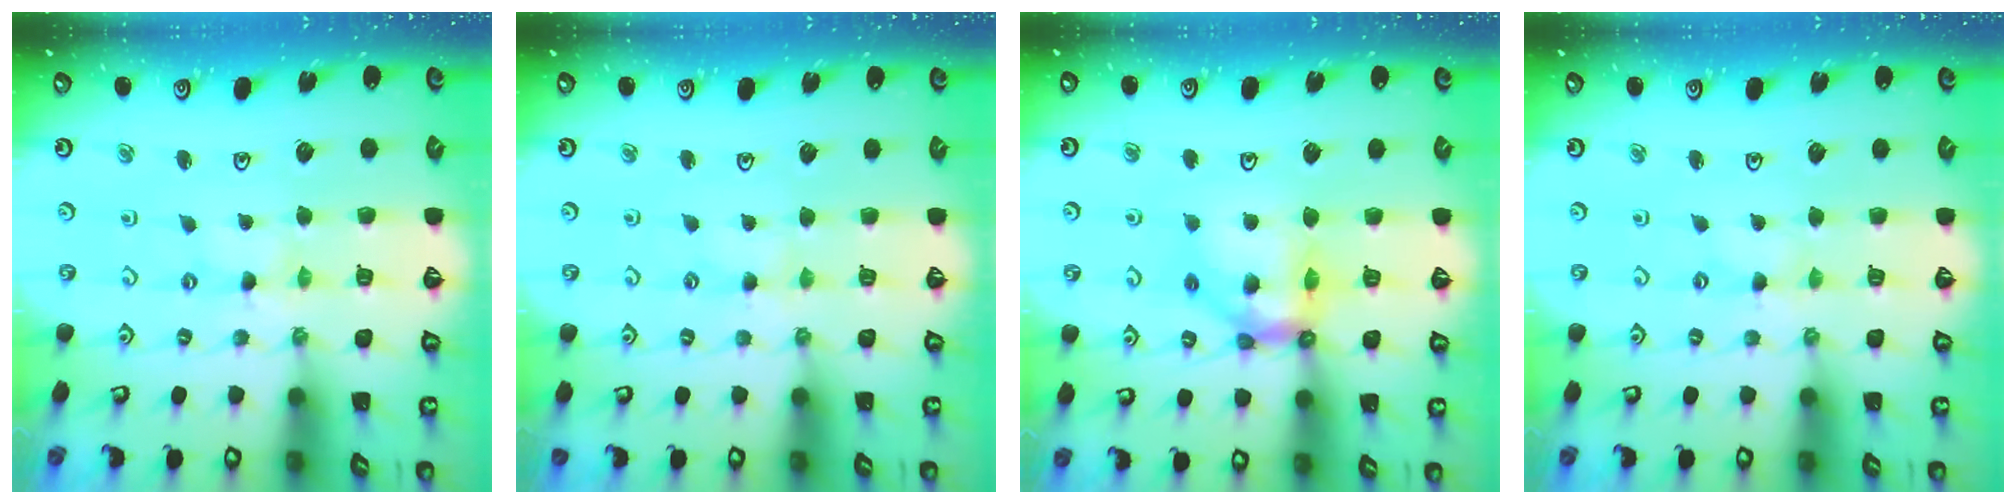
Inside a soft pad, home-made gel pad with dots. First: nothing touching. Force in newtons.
{"total": 1.7, "press": 1.6, "slide": 0.3}
{"total": 11.7, "press": 11.6, "slide": 1.7}
{"total": 0.0}